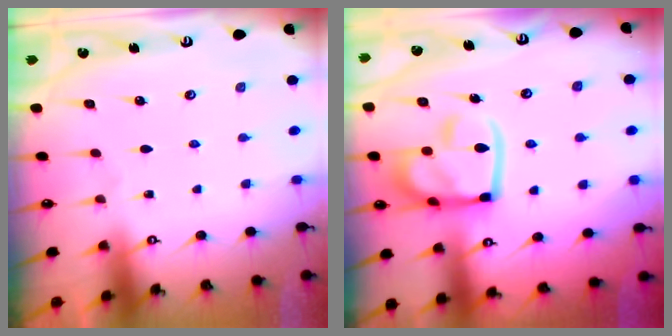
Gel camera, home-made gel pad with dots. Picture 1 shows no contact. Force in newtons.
{"total": 16.2, "press": 16.1, "slide": 1.8}